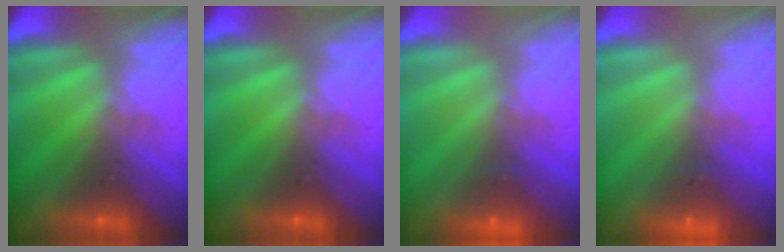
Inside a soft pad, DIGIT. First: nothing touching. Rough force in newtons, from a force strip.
{"total": 0.0}
{"total": 2.0}
{"total": 2.0}